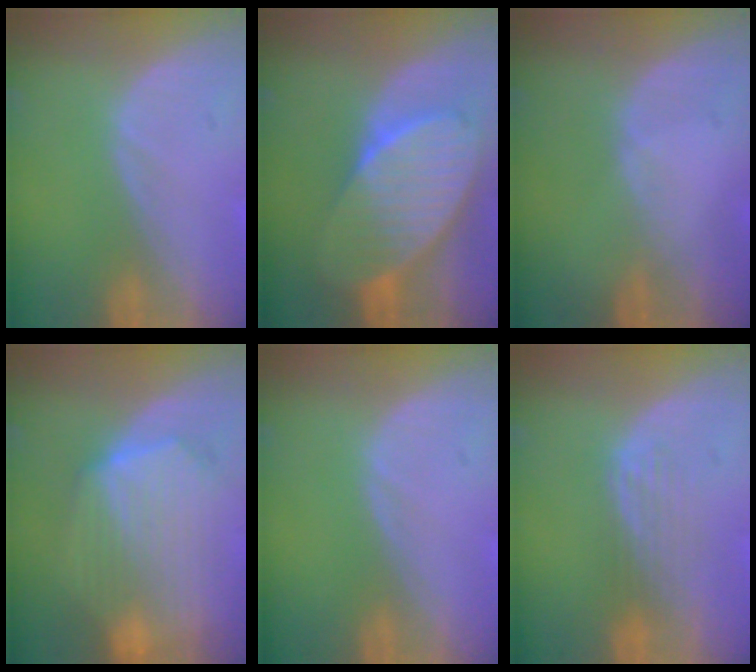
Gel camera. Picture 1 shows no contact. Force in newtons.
{"total": 10.9, "press": 10.9, "slide": 0.8}
{"total": 0.7, "press": 0.5, "slide": 0.5}
{"total": 10.1, "press": 10.0, "slide": 0.9}
{"total": 0.0}
{"total": 3.7, "press": 3.2, "slide": 1.8}